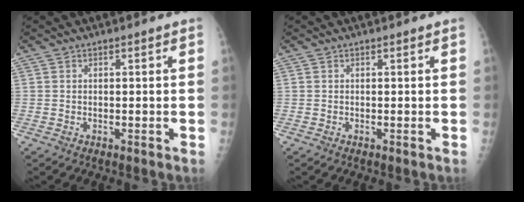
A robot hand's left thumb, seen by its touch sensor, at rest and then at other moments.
{"total": 0.0}